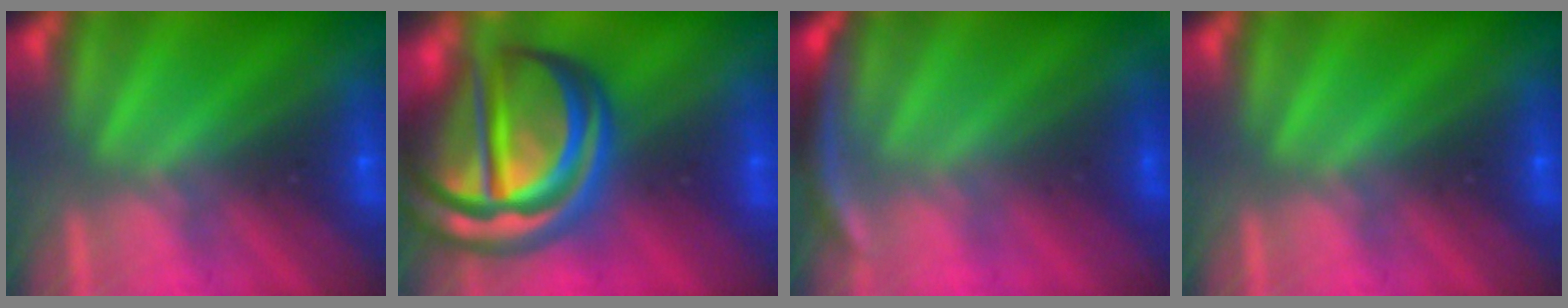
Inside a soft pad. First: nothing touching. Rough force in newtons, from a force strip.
{"total": 7.2}
{"total": 2.8}
{"total": 0.0}